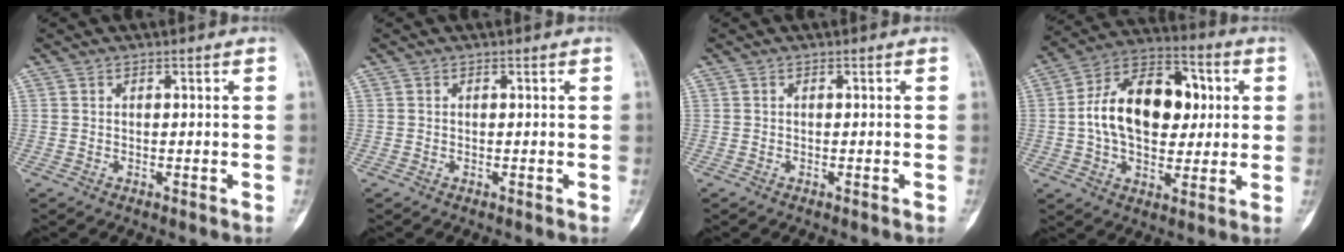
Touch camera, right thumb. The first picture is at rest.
{"total": 0.0}
{"total": 0.0}
{"total": 19.1, "force": [1.9, 12.2, 14.6], "torque": [-0.208, 0.024, 0.025]}